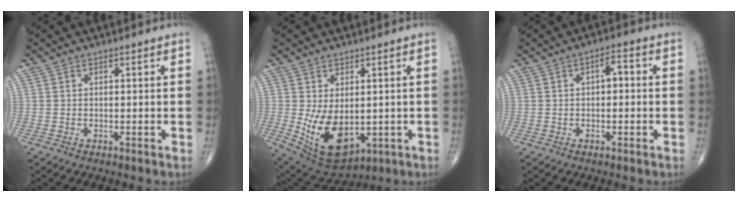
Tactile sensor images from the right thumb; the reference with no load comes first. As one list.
[{"total": 11.9, "force": [-1.1, 7.1, 9.5], "torque": [-0.153, -0.012, 0.013]}, {"total": 3.4, "force": [0.3, 1.6, 3.0], "torque": [-0.038, 0.012, -0.002]}]